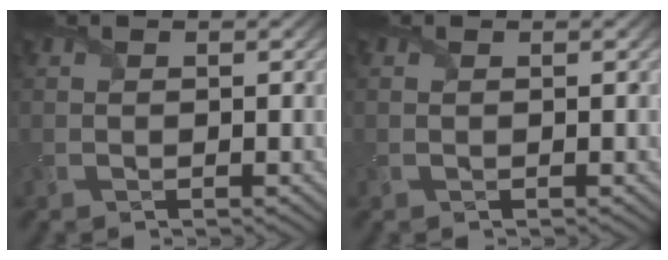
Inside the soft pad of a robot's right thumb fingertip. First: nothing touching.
{"total": 0.0}